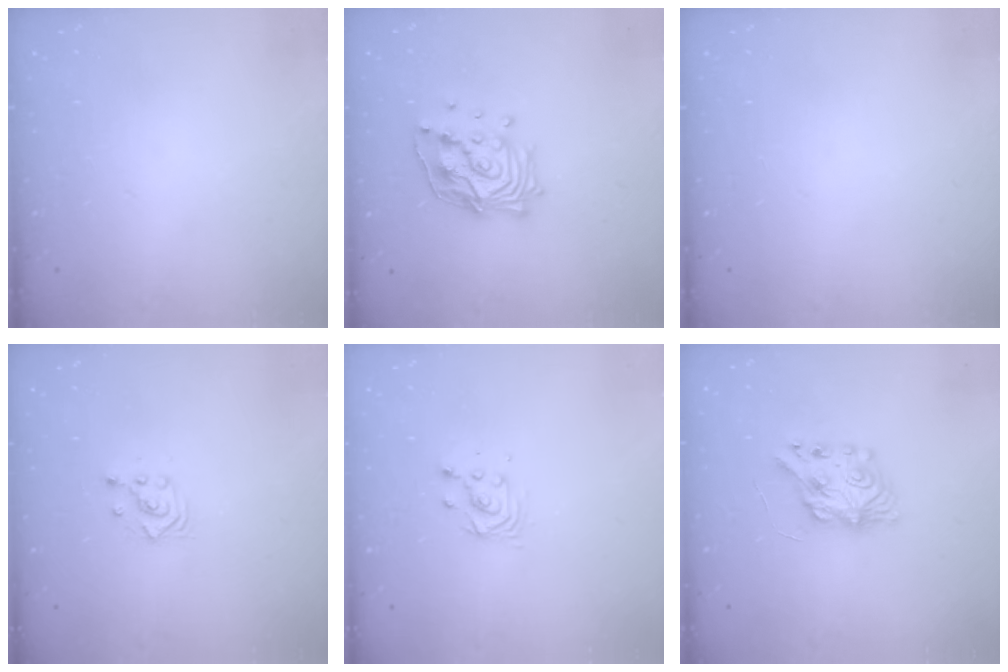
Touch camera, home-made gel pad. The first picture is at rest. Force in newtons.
{"total": 15.1, "press": 14.9, "slide": 1.9}
{"total": 0.0}
{"total": 2.3, "press": 2.3, "slide": 0.2}
{"total": 3.9, "press": 3.9, "slide": 0.3}
{"total": 8.3, "press": 8.2, "slide": 0.4}